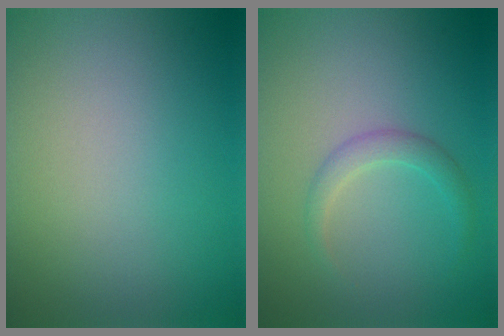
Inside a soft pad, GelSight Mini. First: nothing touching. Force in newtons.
{"total": 1.7, "press": 1.7, "slide": 0.1}